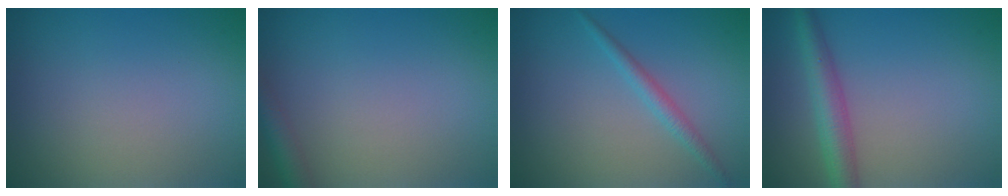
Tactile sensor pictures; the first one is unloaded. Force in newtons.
{"total": 2.4, "press": 2.4, "slide": 0.1}
{"total": 1.6, "press": 1.6, "slide": 0.1}
{"total": 3.6, "press": 3.6, "slide": 0.1}